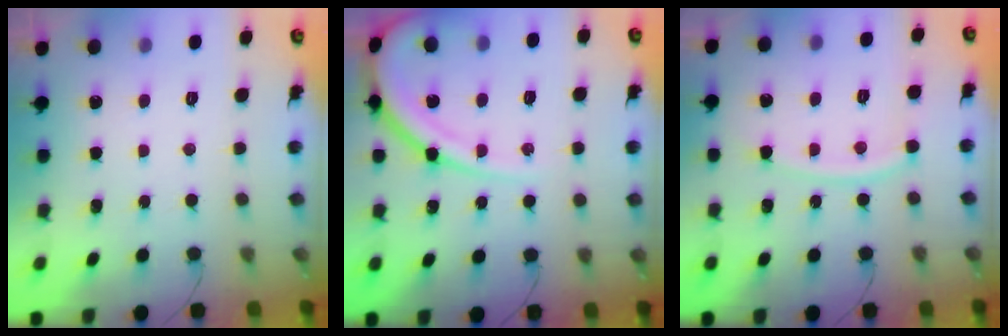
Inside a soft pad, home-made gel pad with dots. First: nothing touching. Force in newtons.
{"total": 14.0, "press": 13.9, "slide": 1.6}
{"total": 10.7, "press": 10.7, "slide": 1.1}